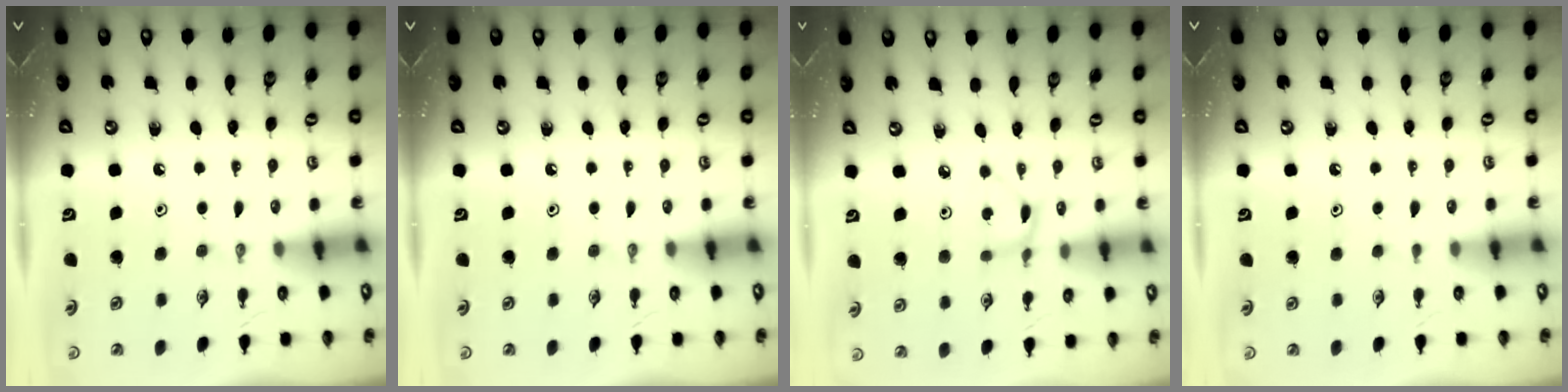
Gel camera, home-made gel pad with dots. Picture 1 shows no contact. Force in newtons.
{"total": 0.0}
{"total": 2.9, "press": 2.9, "slide": 0.3}
{"total": 1.3, "press": 1.2, "slide": 0.3}